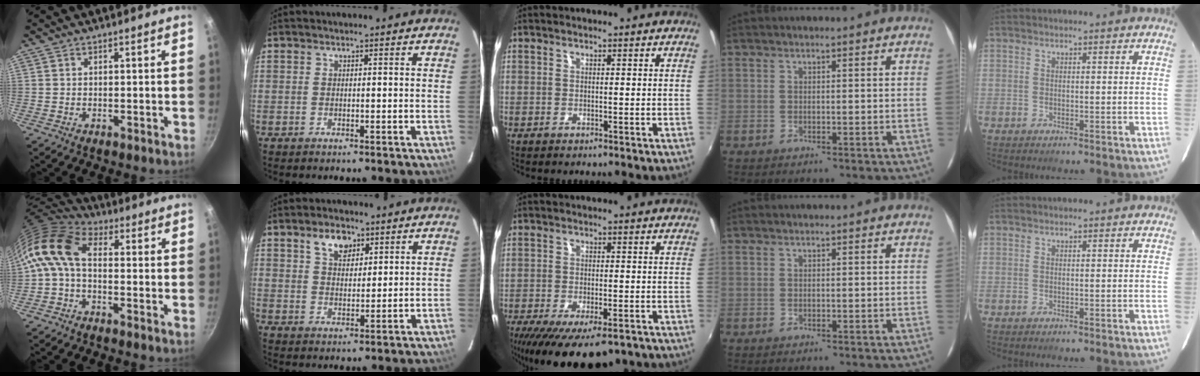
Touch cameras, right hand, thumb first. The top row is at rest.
{"thumb": {"total": 11.0, "force": [-0.4, 6.5, 8.9], "torque": [-0.190, 0.026, -0.026]}, "index": {"total": 5.8, "force": [3.4, 3.4, 3.2], "torque": [-0.047, 0.007, 0.062]}, "middle": {"total": 14.2, "force": [-9.6, 4.9, 9.1], "torque": [-0.183, -0.048, -0.144]}}